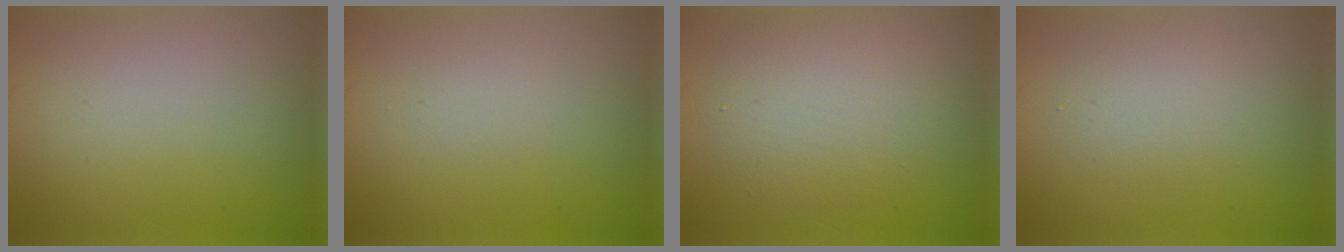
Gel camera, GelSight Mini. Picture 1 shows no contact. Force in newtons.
{"total": 0.0}
{"total": 4.7, "press": 4.7, "slide": 0.3}
{"total": 2.3, "press": 2.3, "slide": 0.2}